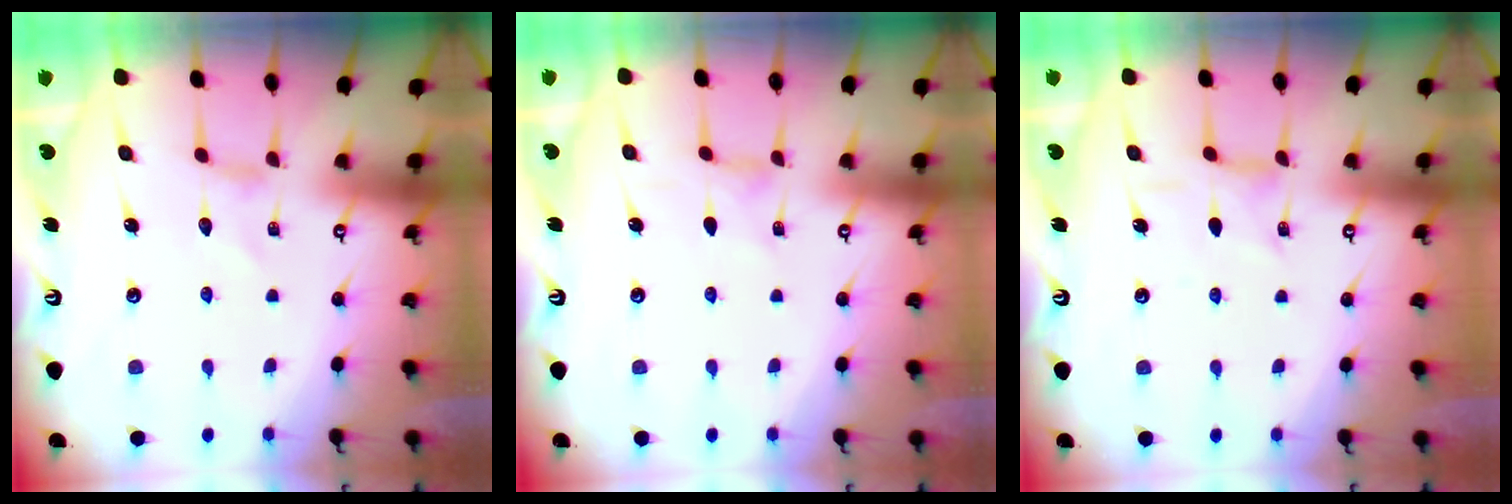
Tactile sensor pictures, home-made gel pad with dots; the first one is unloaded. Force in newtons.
{"total": 0.0}
{"total": 2.3, "press": 2.3, "slide": 0.5}